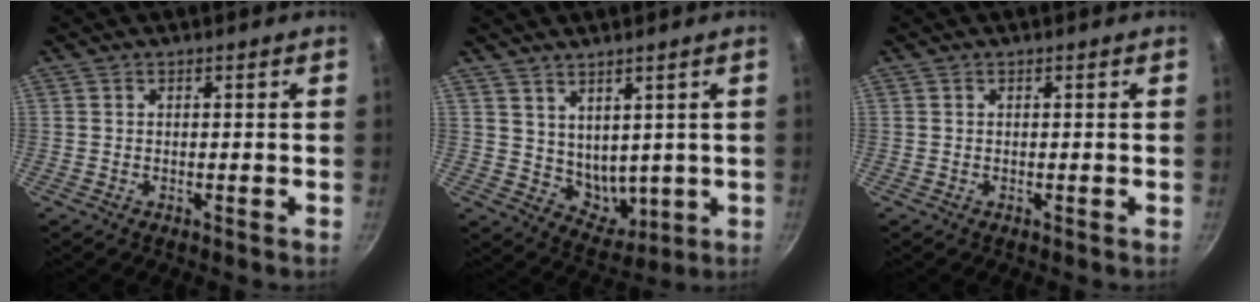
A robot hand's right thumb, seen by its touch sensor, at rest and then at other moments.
{"total": 6.8, "force": [3.4, 4.8, 3.4], "torque": [-0.038, -0.023, 0.080]}
{"total": 0.0}